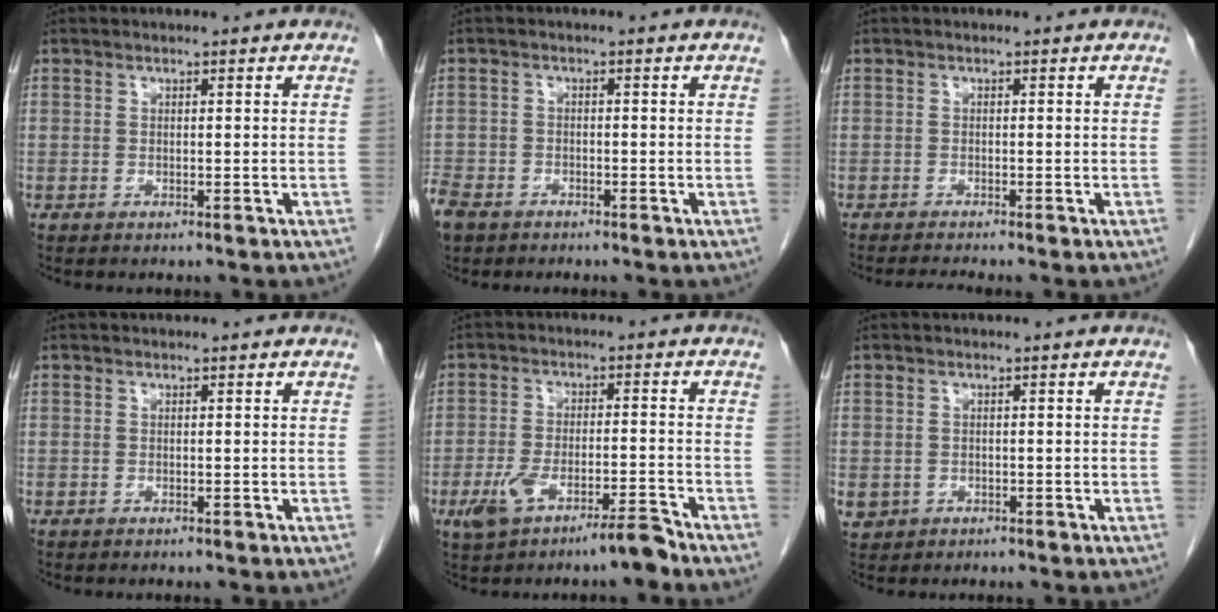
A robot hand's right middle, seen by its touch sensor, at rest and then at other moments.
{"total": 6.6, "force": [-4.6, 4.1, 2.4], "torque": [-0.067, -0.006, -0.081]}
{"total": 1.8, "force": [-1.6, -0.6, 0.5], "torque": [-0.016, -0.008, -0.029]}
{"total": 0.0}
{"total": 7.1, "force": [-4.8, 1.2, 5.1], "torque": [-0.102, 0.007, -0.082]}
{"total": 2.3, "force": [-0.6, 2.1, 0.6], "torque": [-0.009, 0.001, 0.002]}